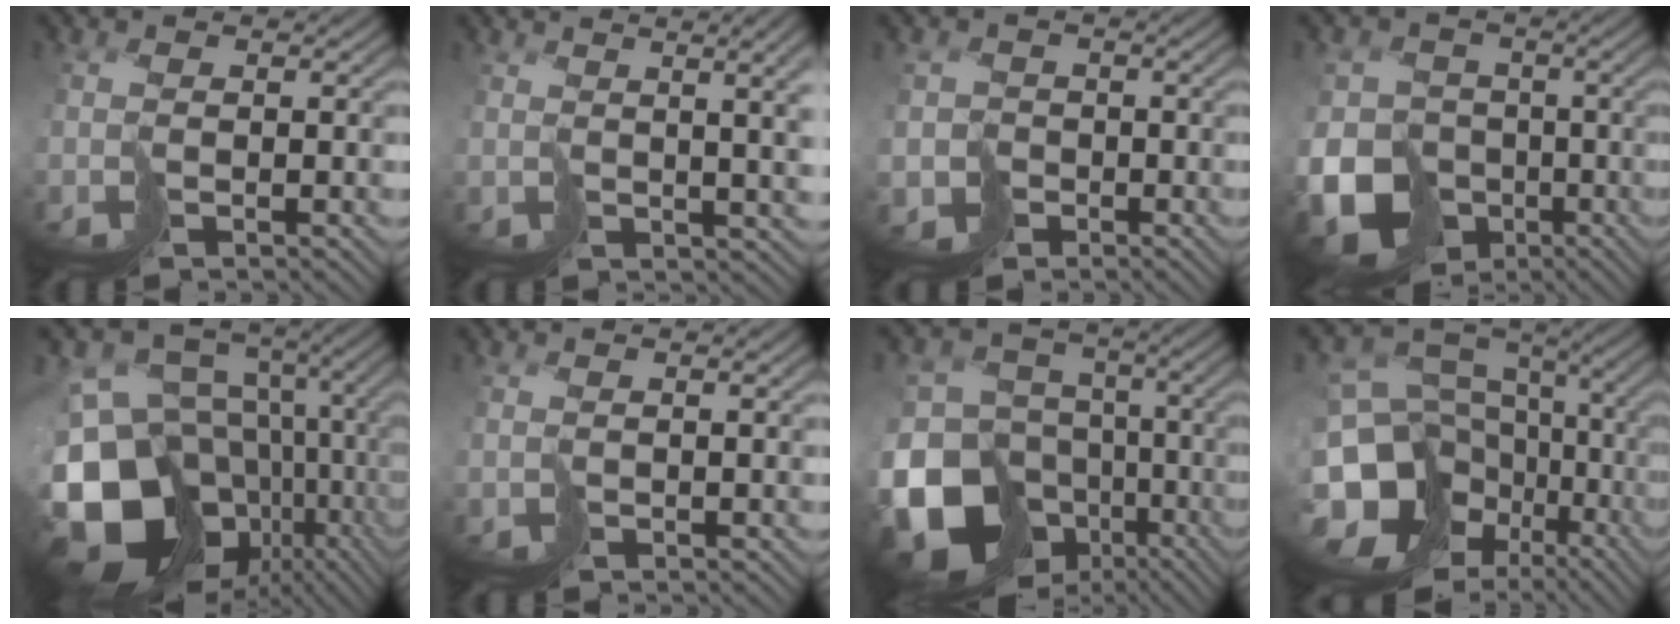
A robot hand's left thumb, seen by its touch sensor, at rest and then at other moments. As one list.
[{"total": 7.5, "force": [3.6, 1.5, 6.5], "torque": [-0.085, 0.023, 0.064]}, {"total": 3.7, "force": [-2.2, 3.0, 0.5], "torque": [-0.008, -0.001, -0.045]}, {"total": 14.8, "force": [-6.4, 12.0, 6.0], "torque": [-0.173, -0.044, -0.111]}, {"total": 16.2, "force": [-4.1, 12.2, 9.9], "torque": [-0.220, -0.035, -0.031]}, {"total": 1.5, "force": [1.2, -0.3, 0.8], "torque": [-0.020, 0.000, 0.028]}, {"total": 18.5, "force": [-9.4, 13.5, 8.3], "torque": [-0.203, -0.037, -0.119]}, {"total": 16.1, "force": [-4.1, 11.6, 10.3], "torque": [-0.229, -0.024, -0.016]}]